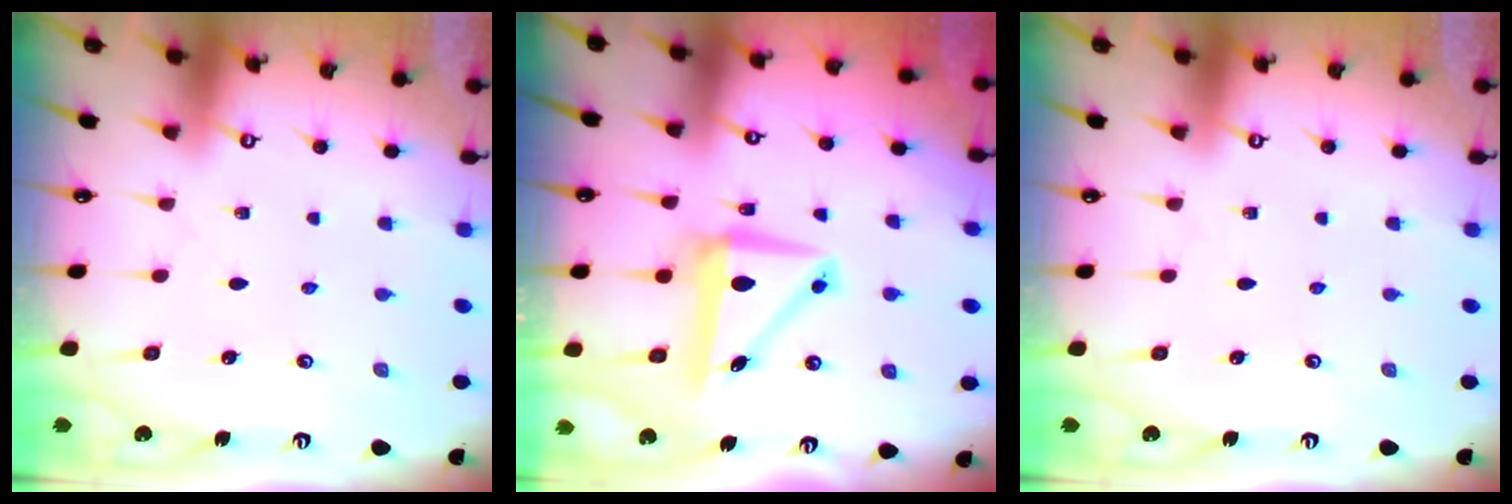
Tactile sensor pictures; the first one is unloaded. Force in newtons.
{"total": 7.9, "press": 7.7, "slide": 1.7}
{"total": 0.0}